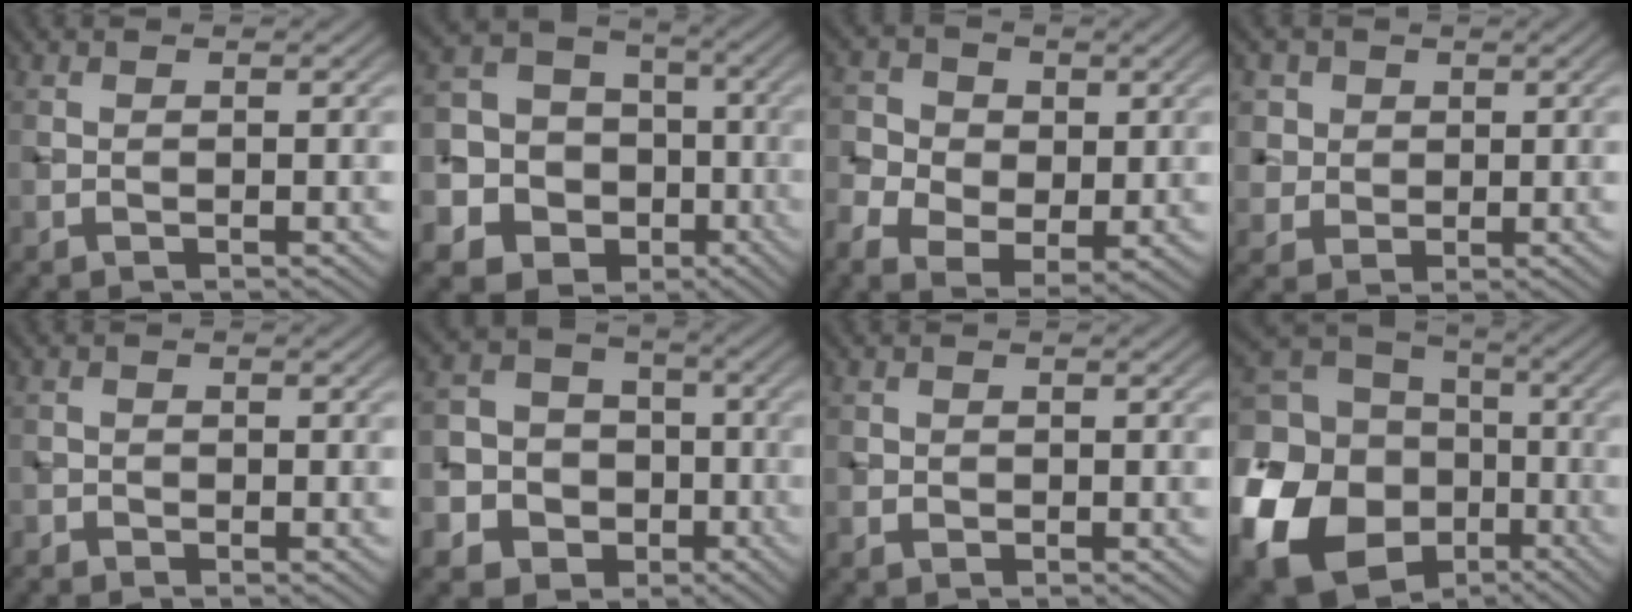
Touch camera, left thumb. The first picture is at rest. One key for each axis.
{"total": 17.3, "fx": -4.6, "fy": 15.7, "fz": 5.5, "tx": -0.203, "ty": -0.016, "tz": -0.092}
{"total": 7.1, "fx": -0.5, "fy": 5.7, "fz": 4.3, "tx": -0.111, "ty": -0.008, "tz": -0.004}
{"total": 5.1, "fx": 2.0, "fy": 4.5, "fz": 1.4, "tx": -0.067, "ty": -0.007, "tz": 0.042}
{"total": 1.2, "fx": -0.9, "fy": 0.9, "fz": 0.1, "tx": 0.000, "ty": -0.002, "tz": -0.018}
{"total": 10.4, "fx": -3.7, "fy": 9.0, "fz": 3.7, "tx": -0.105, "ty": -0.015, "tz": -0.097}
{"total": 0.9, "fx": -0.2, "fy": 0.9, "fz": 0.2, "tx": -0.004, "ty": -0.005, "tz": -0.004}
{"total": 23.5, "fx": -7.3, "fy": 19.4, "fz": 10.9, "tx": -0.293, "ty": -0.047, "tz": -0.145}